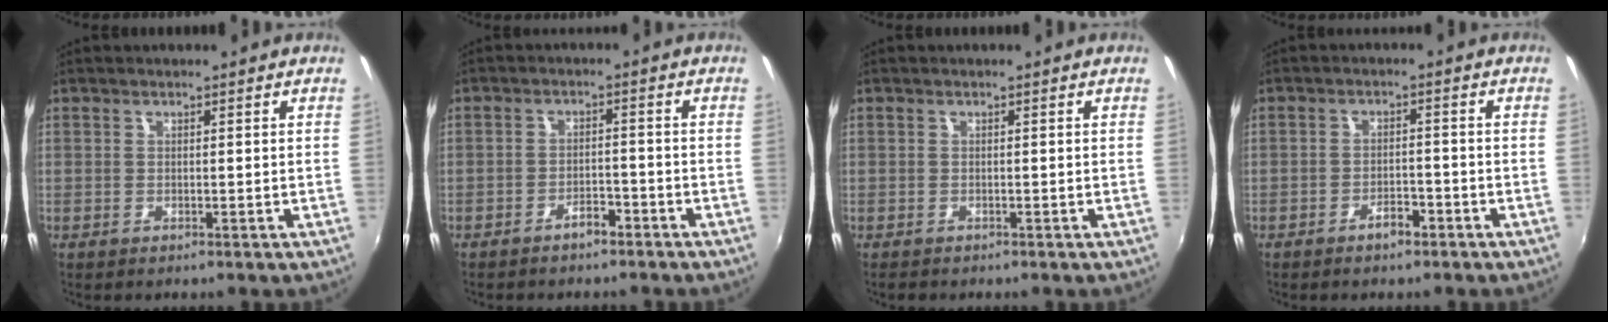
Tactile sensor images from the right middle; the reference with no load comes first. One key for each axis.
{"total": 3.1, "fx": -2.6, "fy": 1.2, "fz": 1.3, "tx": -0.031, "ty": 0.005, "tz": -0.035}
{"total": 0.7, "fx": -0.6, "fy": 0.4, "fz": 0.1, "tx": -0.005, "ty": -0.002, "tz": -0.012}
{"total": 3.1, "fx": -2.3, "fy": 1.3, "fz": 1.6, "tx": -0.035, "ty": 0.003, "tz": -0.033}